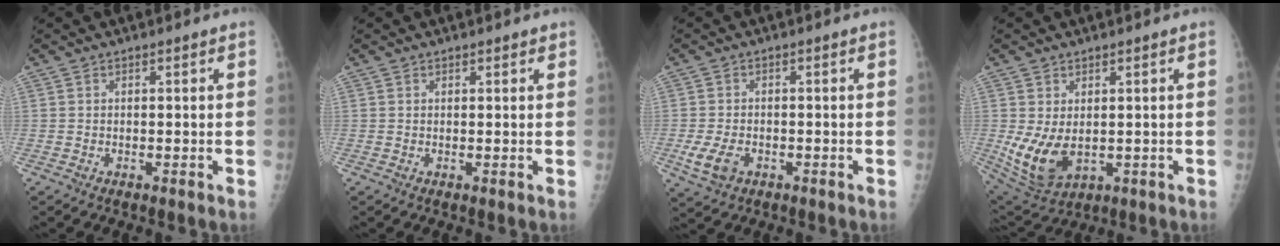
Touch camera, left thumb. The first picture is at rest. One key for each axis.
{"total": 0.7, "fx": 0.6, "fy": 0.4, "fz": 0.1, "tx": 0.004, "ty": -0.005, "tz": 0.005}
{"total": 5.2, "fx": -1.7, "fy": 3.5, "fz": 3.4, "tx": -0.070, "ty": 0.000, "tz": -0.026}
{"total": 9.1, "fx": -0.2, "fy": 5.9, "fz": 6.9, "tx": -0.129, "ty": -0.015, "tz": 0.020}